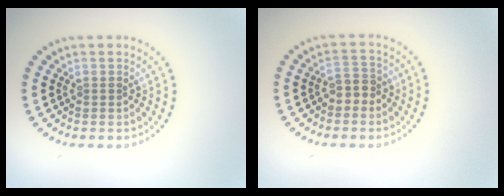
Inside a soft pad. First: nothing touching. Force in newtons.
{"total": 1.9, "press": 1.7, "slide": 0.9}